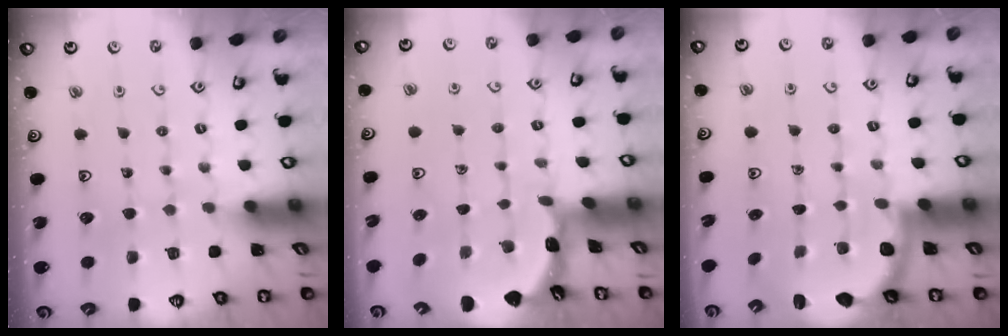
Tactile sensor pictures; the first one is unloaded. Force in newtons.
{"total": 1.6, "press": 1.6, "slide": 0.2}
{"total": 3.4, "press": 2.9, "slide": 1.8}